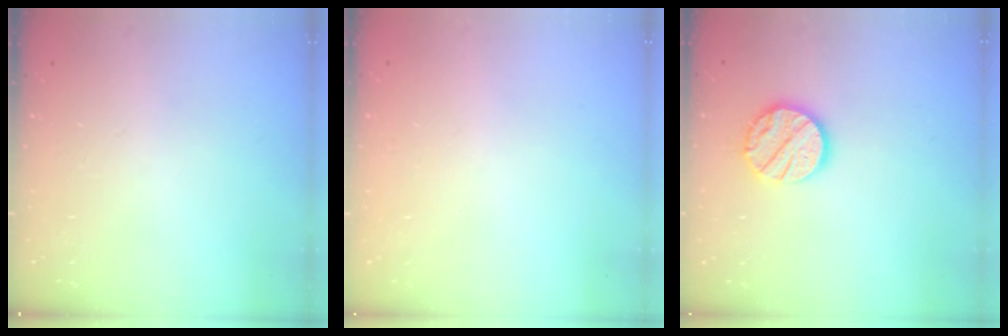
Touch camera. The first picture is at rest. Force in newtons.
{"total": 0.6, "press": 0.6, "slide": 0.1}
{"total": 11.9, "press": 11.9, "slide": 0.7}